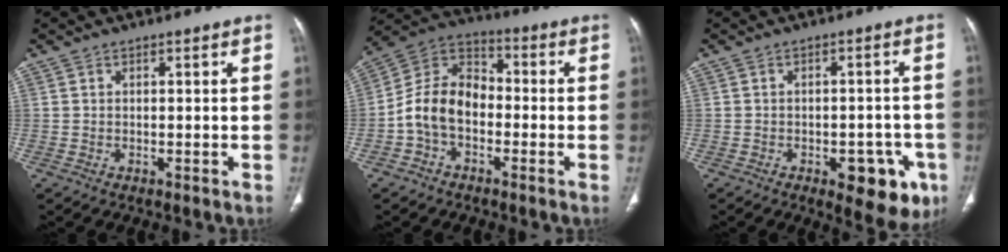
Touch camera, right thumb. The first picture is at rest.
{"total": 11.1, "force": [-2.8, 7.7, 7.5], "torque": [-0.126, 0.041, -0.066]}
{"total": 10.7, "force": [-4.8, 5.3, 8.0], "torque": [-0.064, 0.017, -0.051]}